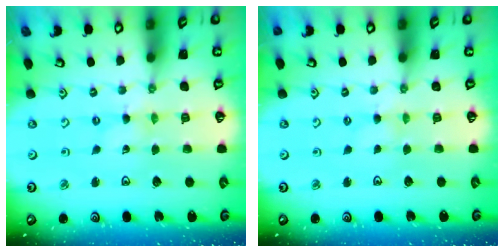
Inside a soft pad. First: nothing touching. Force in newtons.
{"total": 1.4, "press": 1.4, "slide": 0.4}